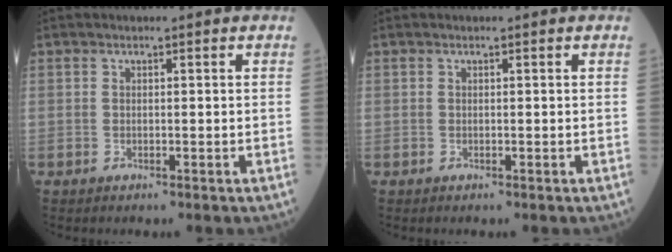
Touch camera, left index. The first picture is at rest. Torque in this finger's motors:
{"motor_torque": [-0.20, 0.20, 0.00, -0.01]}